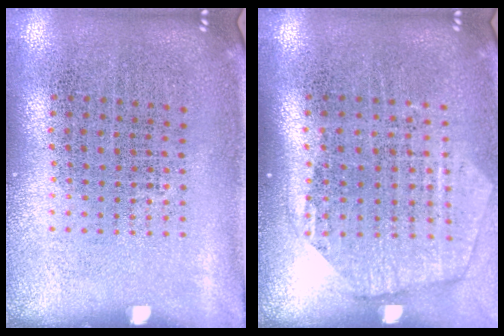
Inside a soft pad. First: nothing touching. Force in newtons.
{"total": 1.8, "press": 1.6, "slide": 0.8}